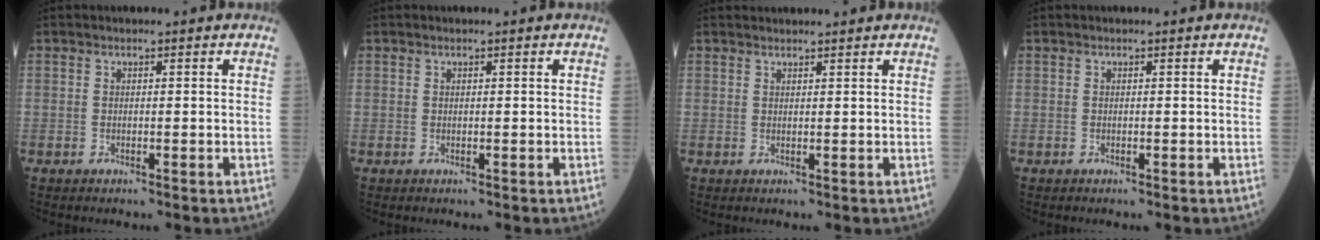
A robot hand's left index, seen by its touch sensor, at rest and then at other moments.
{"total": 0.0}
{"total": 3.0, "force": [2.9, 0.2, 0.5], "torque": [-0.007, 0.025, 0.042]}
{"total": 0.0}